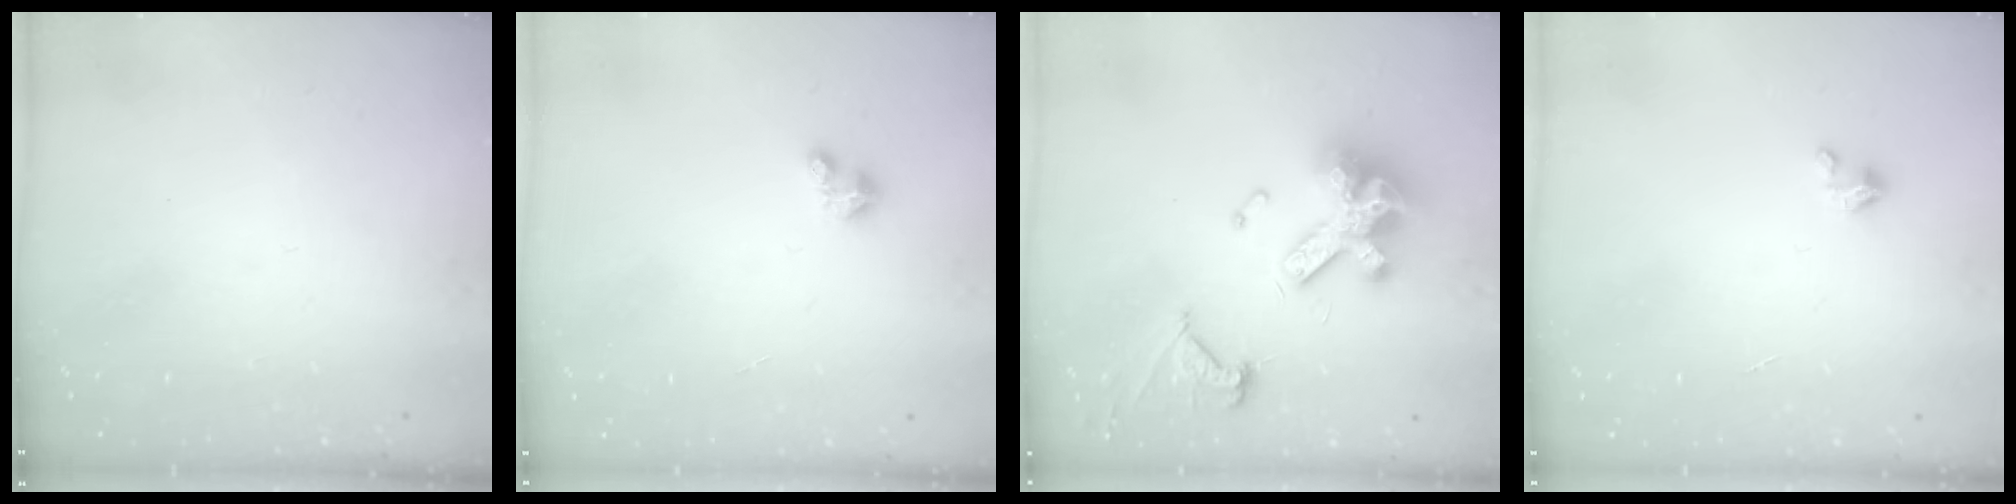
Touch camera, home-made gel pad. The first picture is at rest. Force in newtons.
{"total": 2.5, "press": 2.5, "slide": 0.3}
{"total": 15.0, "press": 14.9, "slide": 1.6}
{"total": 2.0, "press": 1.9, "slide": 0.3}